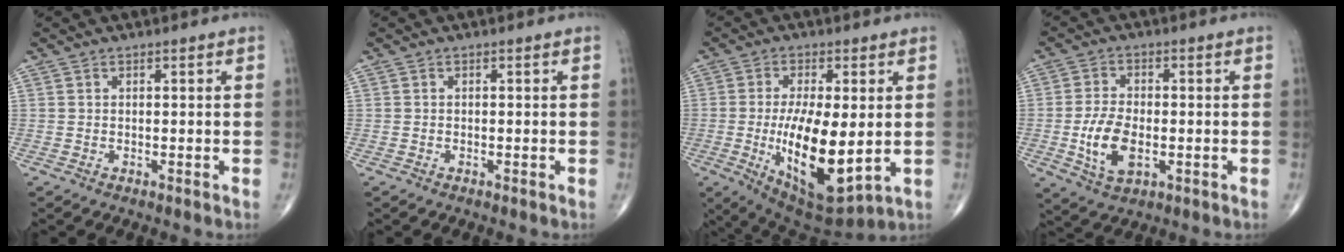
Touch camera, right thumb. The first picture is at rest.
{"total": 0.0}
{"total": 16.2, "force": [-1.6, 6.0, 15.0], "torque": [-0.255, -0.027, -0.010]}
{"total": 8.9, "force": [-1.8, 4.8, 7.2], "torque": [-0.138, 0.000, -0.028]}